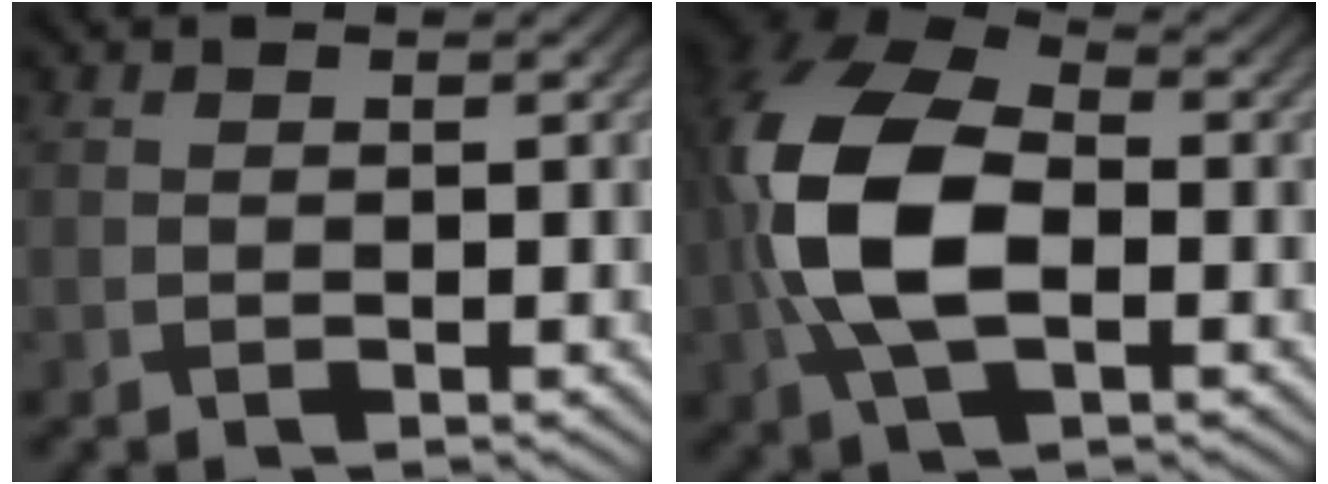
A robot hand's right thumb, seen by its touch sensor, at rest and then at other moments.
{"total": 12.7, "force": [-1.4, 7.0, 10.5], "torque": [-0.248, 0.007, -0.039]}